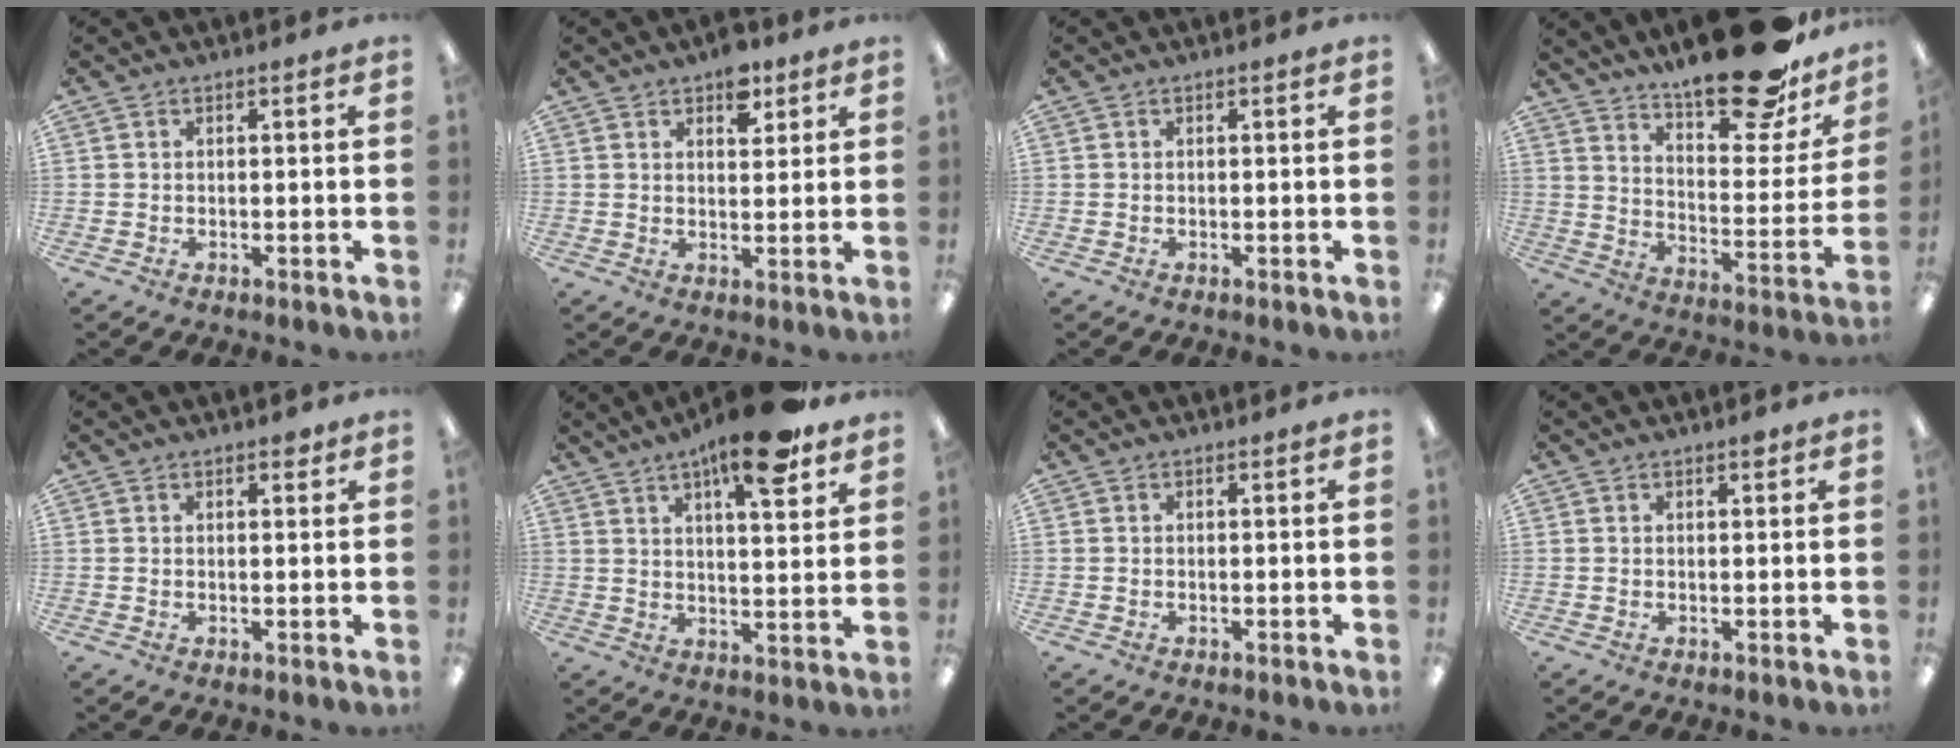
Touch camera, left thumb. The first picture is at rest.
{"total": 6.5, "force": [4.0, 3.5, 3.8], "torque": [-0.035, -0.017, 0.064]}
{"total": 0.0}
{"total": 22.1, "force": [17.4, 7.1, 11.7], "torque": [-0.166, -0.117, 0.290]}
{"total": 1.7, "force": [1.2, 0.7, 0.9], "torque": [-0.003, -0.006, 0.018]}
{"total": 13.6, "force": [9.3, 3.5, 9.3], "torque": [-0.134, -0.050, 0.149]}
{"total": 0.0}
{"total": 1.2, "force": [0.9, 0.3, 0.7], "torque": [-0.008, -0.003, 0.014]}